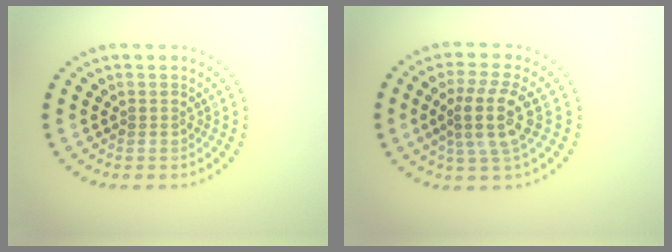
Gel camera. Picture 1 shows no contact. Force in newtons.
{"total": 4.0, "press": 3.4, "slide": 2.2}